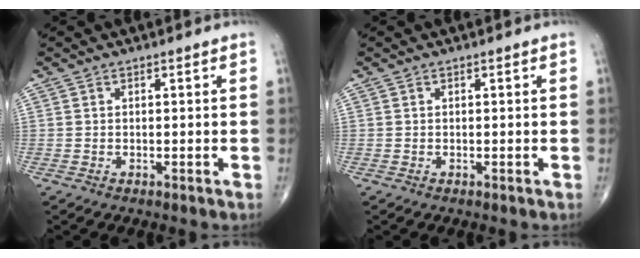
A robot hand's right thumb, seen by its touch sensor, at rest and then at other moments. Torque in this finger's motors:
{"motor_torque": [-0.04, 0.02, 0.02, 0.03, 0.01]}